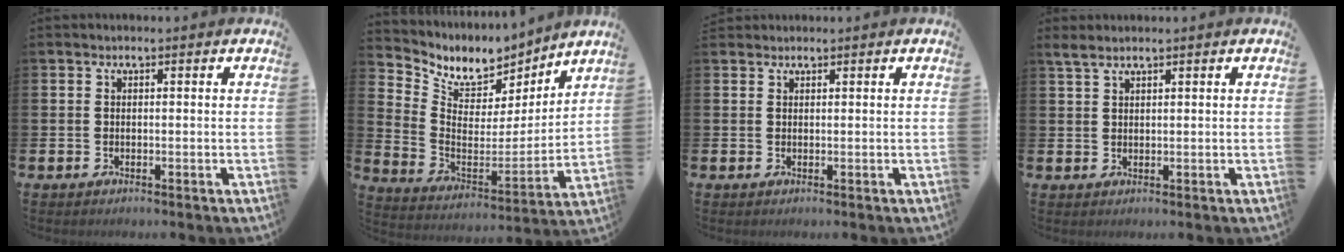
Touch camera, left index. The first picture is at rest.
{"total": 8.5, "force": [7.3, 4.0, 1.8], "torque": [-0.075, -0.053, 0.130]}
{"total": 0.9, "force": [0.8, 0.3, -0.4], "torque": [0.017, -0.001, 0.014]}
{"total": 1.8, "force": [1.5, 0.4, 0.8], "torque": [-0.017, 0.002, 0.028]}